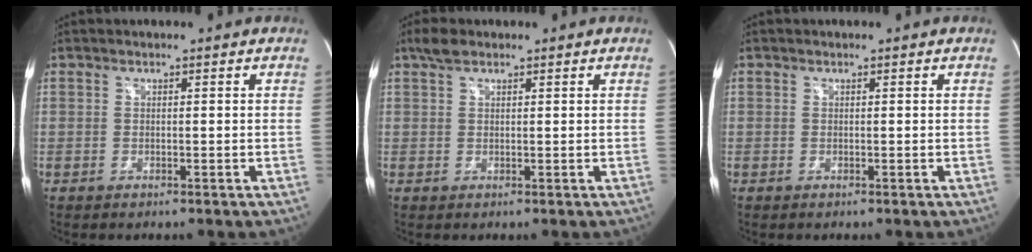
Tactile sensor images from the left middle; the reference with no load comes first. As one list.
[{"total": 2.3, "force": [1.7, 1.1, 1.1], "torque": [-0.027, 0.012, 0.034]}, {"total": 0.0}]